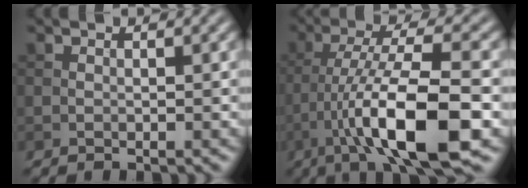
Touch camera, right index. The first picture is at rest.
{"total": 11.0, "force": [-4.4, 2.4, 9.8], "torque": [-0.164, 0.015, -0.077]}